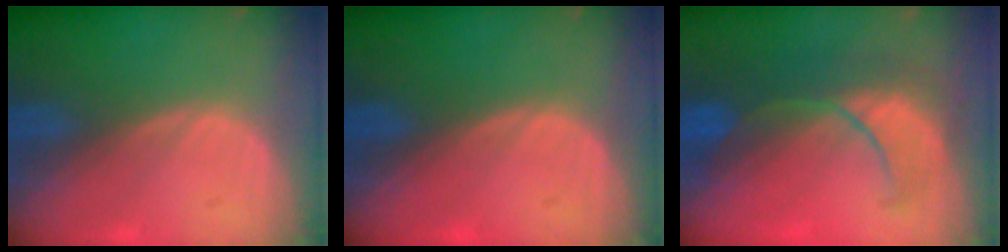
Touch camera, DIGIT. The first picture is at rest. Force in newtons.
{"total": 0.0}
{"total": 8.7, "press": 8.5, "slide": 2.1}